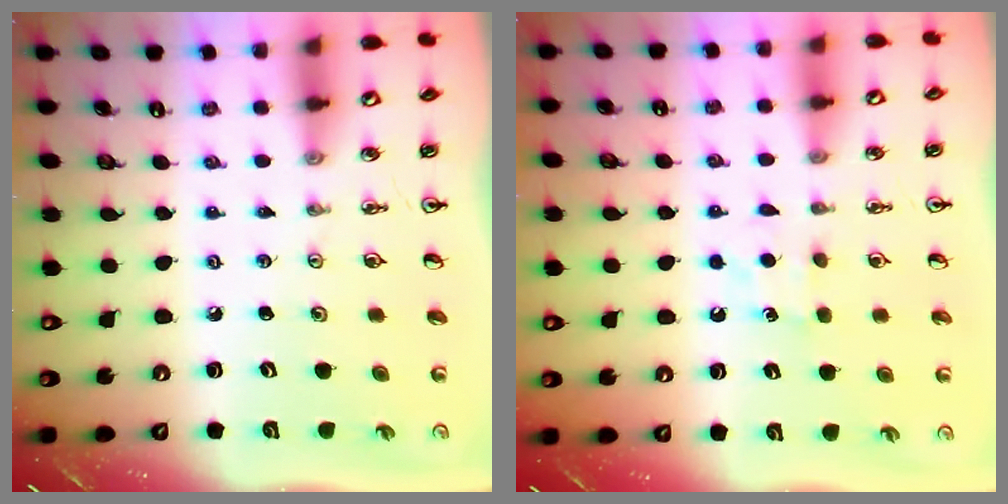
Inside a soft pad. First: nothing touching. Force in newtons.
{"total": 5.7, "press": 5.6, "slide": 0.7}